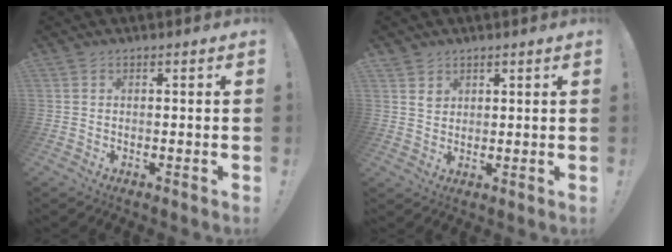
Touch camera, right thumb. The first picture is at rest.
{"total": 4.2, "force": [2.6, 3.3, 0.3], "torque": [0.010, -0.025, 0.047]}